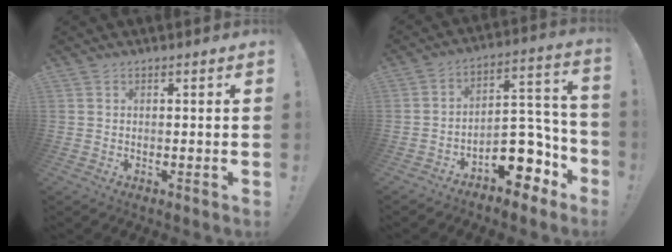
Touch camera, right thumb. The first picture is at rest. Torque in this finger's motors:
{"motor_torque": [1.60, 1.45, 1.09, -1.63, 0.35]}